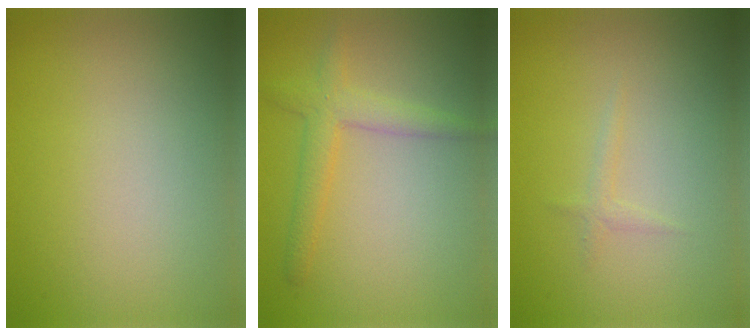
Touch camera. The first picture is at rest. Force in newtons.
{"total": 2.8, "press": 2.8, "slide": 0.2}
{"total": 0.8, "press": 0.8, "slide": 0.1}